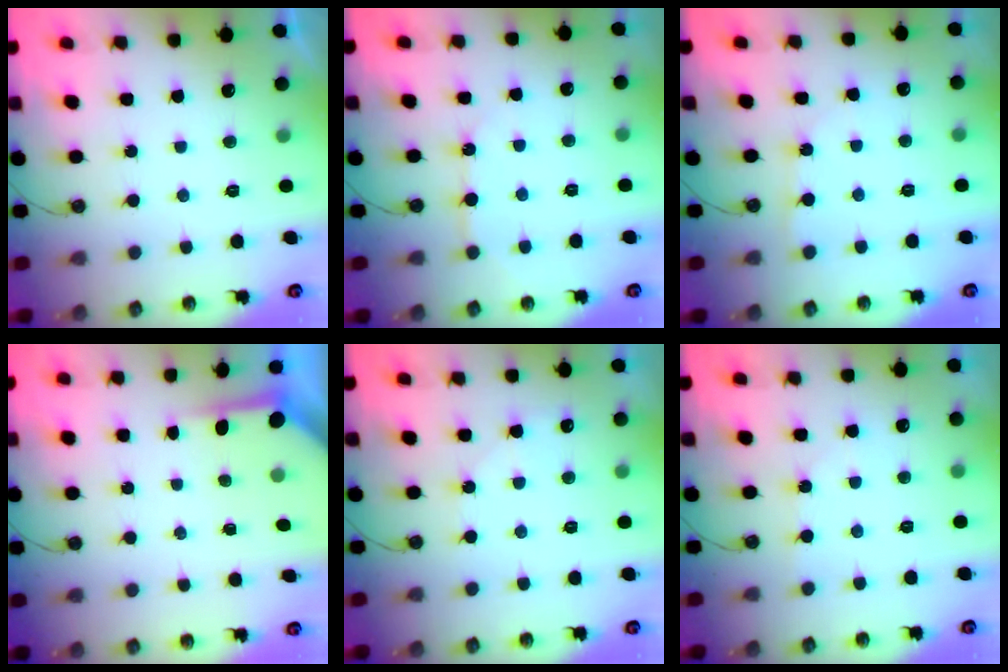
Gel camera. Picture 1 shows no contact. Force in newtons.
{"total": 6.5, "press": 6.5, "slide": 0.5}
{"total": 2.8, "press": 2.8, "slide": 0.3}
{"total": 3.8, "press": 3.7, "slide": 0.4}
{"total": 5.0, "press": 5.0, "slide": 0.6}
{"total": 3.2, "press": 3.2, "slide": 0.4}